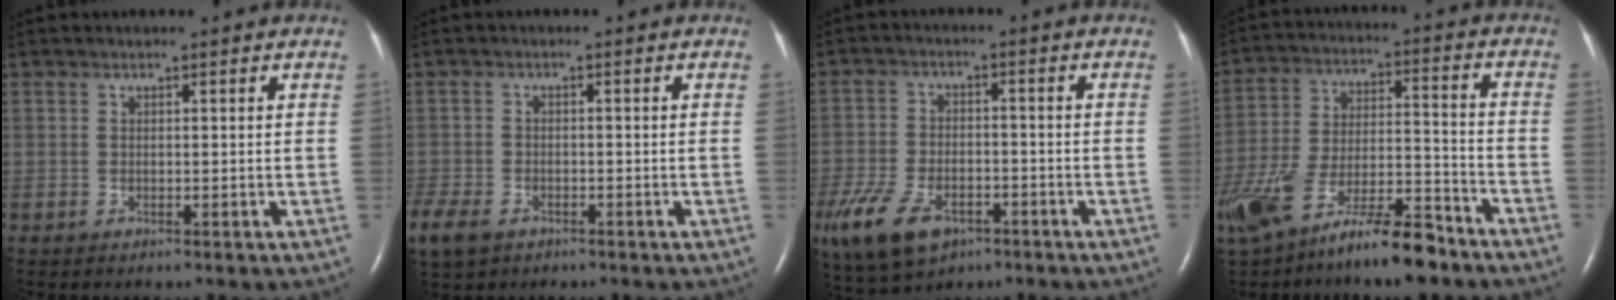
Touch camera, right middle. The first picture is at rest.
{"total": 8.7, "force": [-5.2, 5.5, 4.2], "torque": [-0.114, -0.012, -0.086]}
{"total": 15.4, "force": [-8.3, 8.8, 9.4], "torque": [-0.237, -0.014, -0.138]}
{"total": 18.8, "force": [-13.9, 4.8, 11.6], "torque": [-0.245, -0.002, -0.250]}